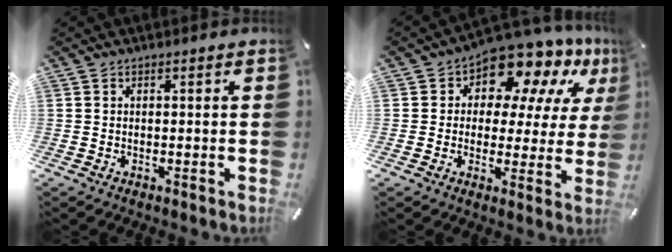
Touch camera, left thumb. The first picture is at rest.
{"total": 11.6, "force": [8.6, 5.9, 5.2], "torque": [-0.088, -0.073, 0.150]}